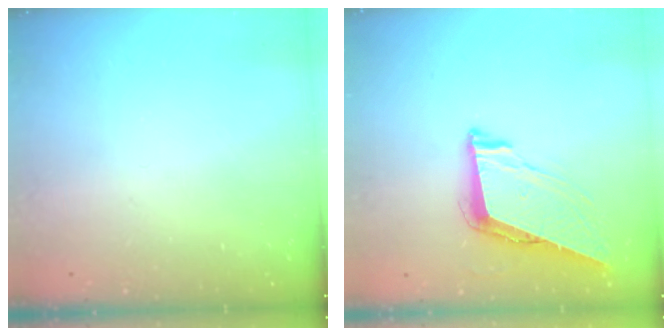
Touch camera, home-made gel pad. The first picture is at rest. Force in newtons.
{"total": 9.0, "press": 8.6, "slide": 2.9}